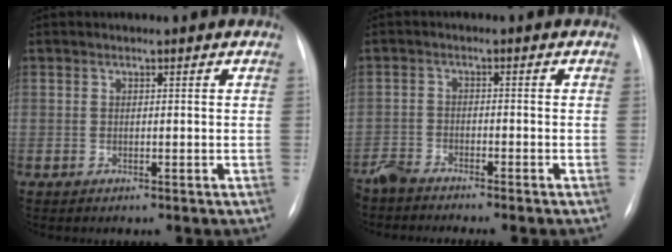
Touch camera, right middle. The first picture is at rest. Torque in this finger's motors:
{"motor_torque": [0.30, -0.27, 0.18, 0.14]}